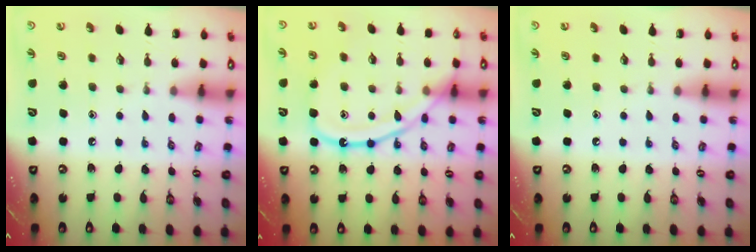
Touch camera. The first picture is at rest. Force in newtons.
{"total": 15.0, "press": 15.0, "slide": 1.3}
{"total": 0.0}